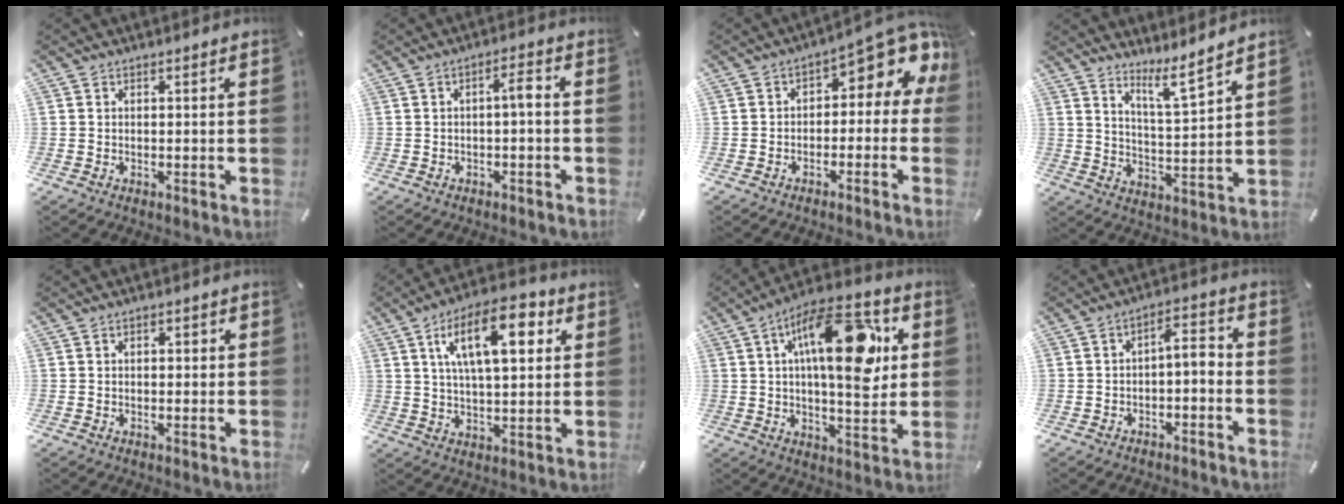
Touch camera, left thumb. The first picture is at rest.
{"total": 3.5, "force": [-0.6, 0.9, 3.4], "torque": [-0.061, 0.011, -0.014]}
{"total": 7.9, "force": [3.5, 3.9, 5.8], "torque": [-0.076, -0.033, 0.060]}
{"total": 8.0, "force": [6.8, 0.5, 4.0], "torque": [-0.067, -0.051, 0.117]}
{"total": 1.2, "force": [-0.1, 0.9, 0.8], "torque": [-0.014, 0.006, -0.005]}
{"total": 15.7, "force": [6.2, 6.9, 12.6], "torque": [-0.200, -0.004, 0.102]}
{"total": 20.7, "force": [6.6, 8.7, 17.6], "torque": [-0.276, -0.017, 0.098]}
{"total": 4.8, "force": [-2.3, 2.3, 3.6], "torque": [-0.064, 0.019, -0.047]}